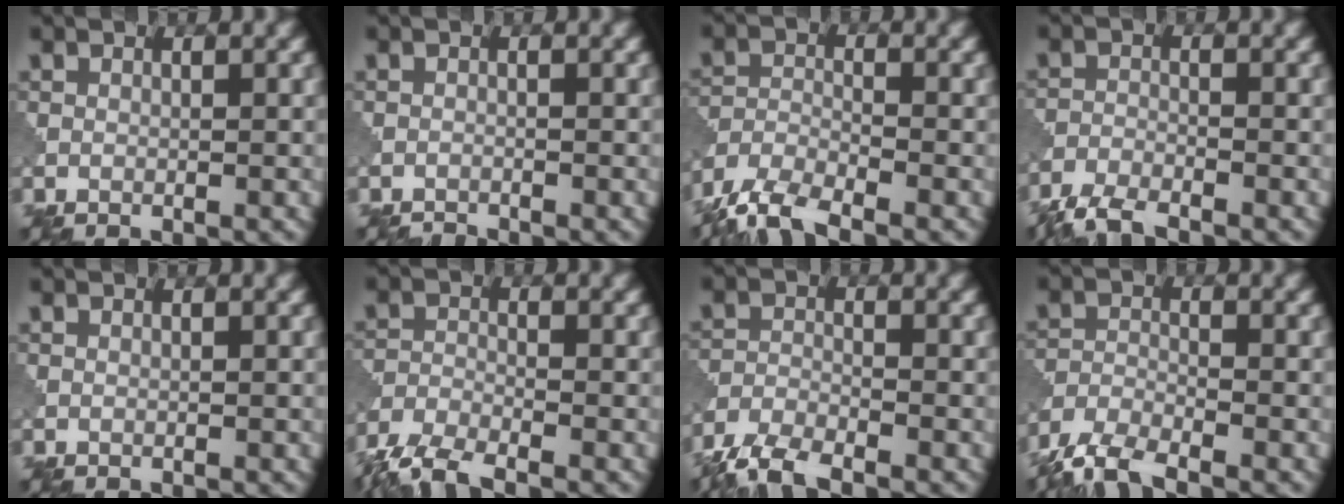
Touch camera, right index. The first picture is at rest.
{"total": 1.0, "force": [-1.0, 0.0, 0.0], "torque": [0.004, -0.001, -0.023]}
{"total": 6.1, "force": [-4.9, 1.7, 3.3], "torque": [-0.064, -0.011, -0.102]}
{"total": 4.0, "force": [-3.6, 0.7, 1.6], "torque": [-0.033, -0.008, -0.080]}
{"total": 0.0}
{"total": 5.5, "force": [-4.6, 1.3, 2.8], "torque": [-0.057, -0.012, -0.100]}
{"total": 5.0, "force": [-4.2, 1.1, 2.4], "torque": [-0.044, -0.009, -0.091]}
{"total": 5.5, "force": [-4.5, 1.3, 2.8], "torque": [-0.055, -0.010, -0.096]}